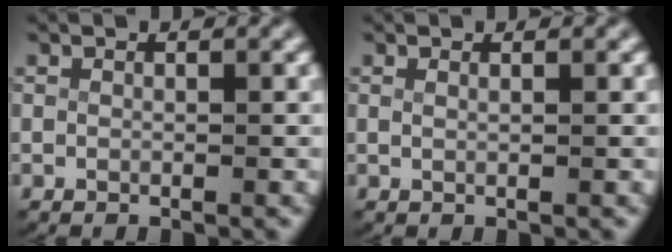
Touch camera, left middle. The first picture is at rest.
{"total": 0.6, "force": [0.3, -0.3, 0.4], "torque": [-0.010, -0.006, 0.010]}